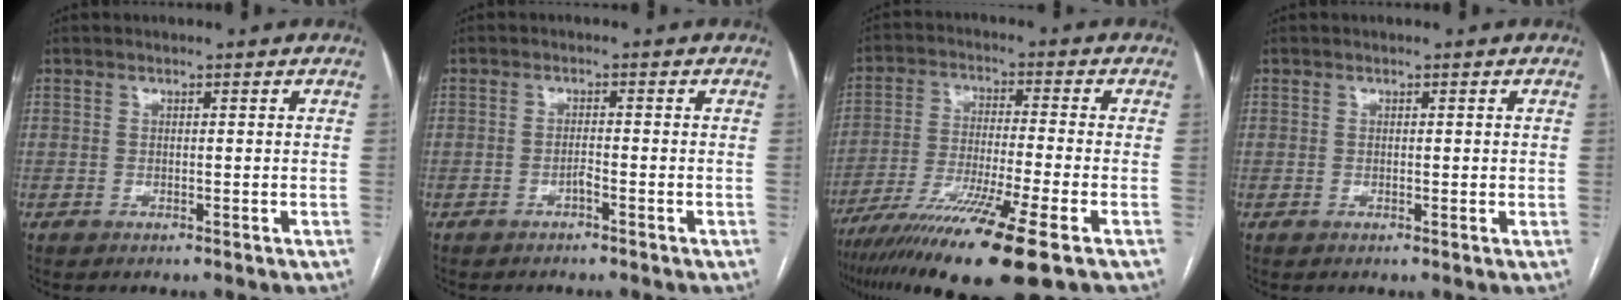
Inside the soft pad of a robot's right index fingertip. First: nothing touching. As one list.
[{"total": 1.2, "force": [-0.8, 0.1, 0.9], "torque": [-0.016, 0.002, -0.015]}, {"total": 15.9, "force": [-10.2, -0.6, 12.2], "torque": [-0.217, -0.046, -0.175]}, {"total": 0.8, "force": [0.1, 0.5, 0.6], "torque": [-0.007, 0.000, 0.002]}]